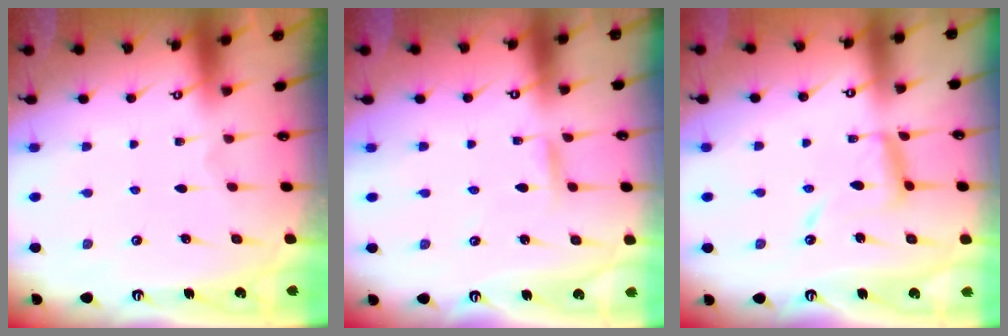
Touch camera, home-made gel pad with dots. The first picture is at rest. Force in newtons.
{"total": 3.5, "press": 3.5, "slide": 0.4}
{"total": 12.7, "press": 12.6, "slide": 1.1}